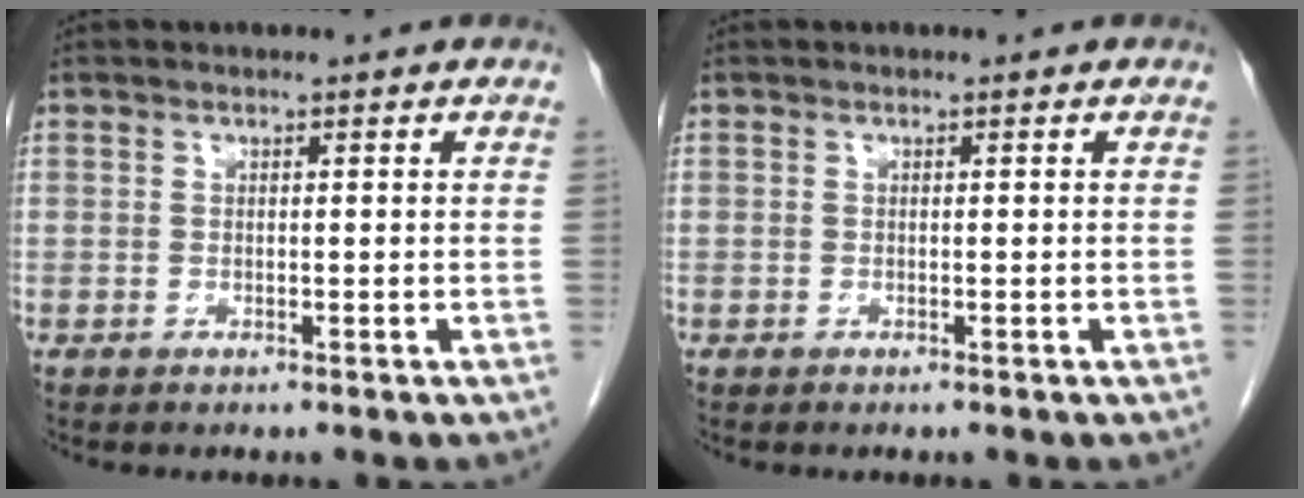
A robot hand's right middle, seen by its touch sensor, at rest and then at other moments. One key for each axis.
{"total": 0.0}